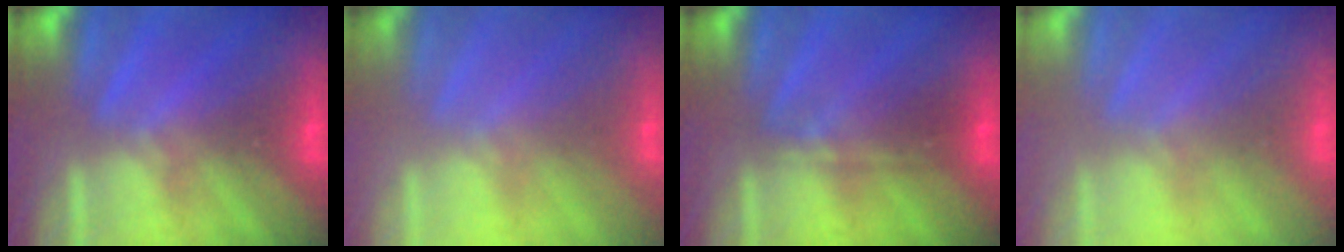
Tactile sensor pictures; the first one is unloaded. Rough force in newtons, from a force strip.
{"total": 2.2}
{"total": 2.4}
{"total": 3.0}